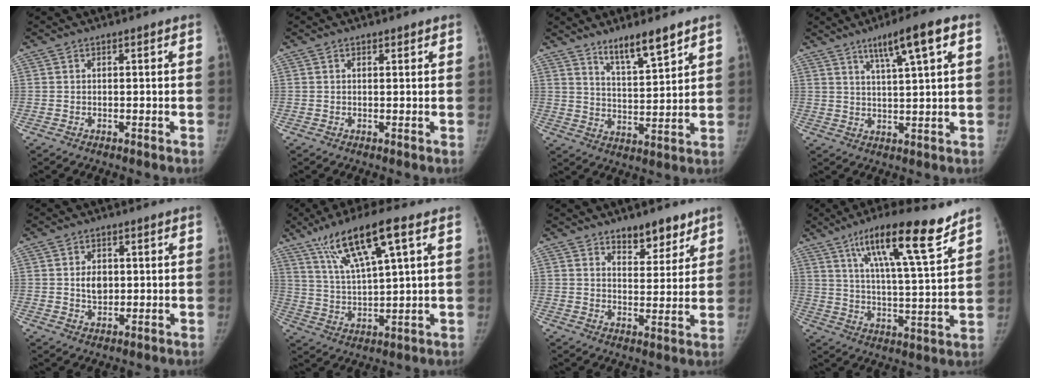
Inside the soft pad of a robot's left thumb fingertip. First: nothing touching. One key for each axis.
{"total": 1.4, "fx": 0.9, "fy": 0.9, "fz": 0.6, "tx": 0.000, "ty": -0.003, "tz": 0.009}
{"total": 9.0, "fx": 6.8, "fy": 1.8, "fz": 5.6, "tx": -0.086, "ty": -0.051, "tz": 0.123}
{"total": 9.5, "fx": 4.9, "fy": 1.2, "fz": 8.0, "tx": -0.130, "ty": -0.010, "tz": 0.079}
{"total": 4.3, "fx": 0.6, "fy": 3.2, "fz": 2.9, "tx": -0.031, "ty": -0.004, "tz": 0.012}
{"total": 14.6, "fx": 8.2, "fy": 2.6, "fz": 11.8, "tx": -0.221, "ty": -0.022, "tz": 0.159}
{"total": 8.1, "fx": 5.8, "fy": 3.9, "fz": 4.1, "tx": -0.020, "ty": -0.038, "tz": 0.088}
{"total": 18.1, "fx": 11.7, "fy": 3.3, "fz": 13.4, "tx": -0.201, "ty": -0.050, "tz": 0.192}